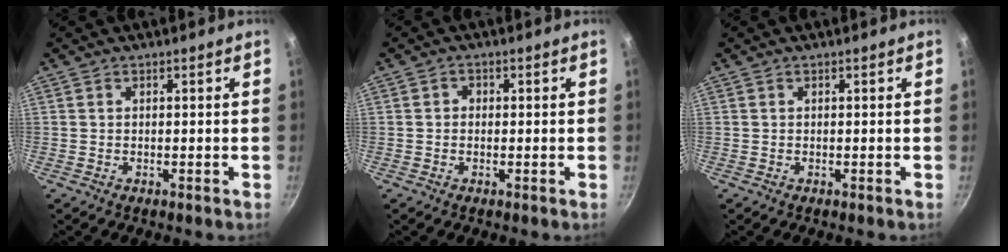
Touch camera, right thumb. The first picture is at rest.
{"total": 1.5, "force": [0.0, 1.3, 0.6], "torque": [-0.006, 0.003, -0.003]}
{"total": 0.0}